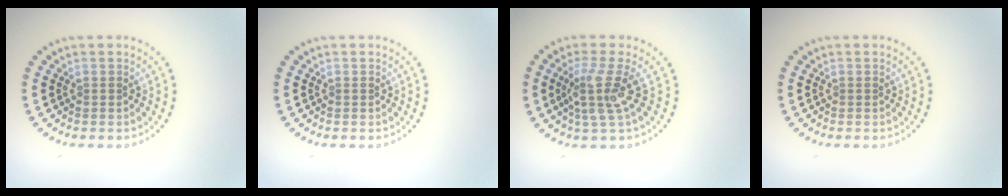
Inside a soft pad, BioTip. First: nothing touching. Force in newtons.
{"total": 0.0}
{"total": 3.4, "press": 2.5, "slide": 2.3}
{"total": 0.0}